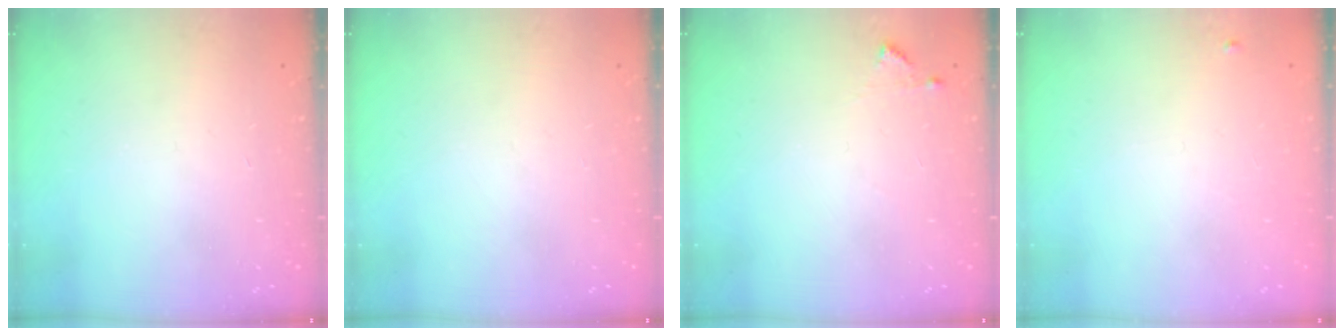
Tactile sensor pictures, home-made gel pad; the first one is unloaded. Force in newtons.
{"total": 0.0}
{"total": 4.4, "press": 4.3, "slide": 0.4}
{"total": 3.9, "press": 3.8, "slide": 0.6}